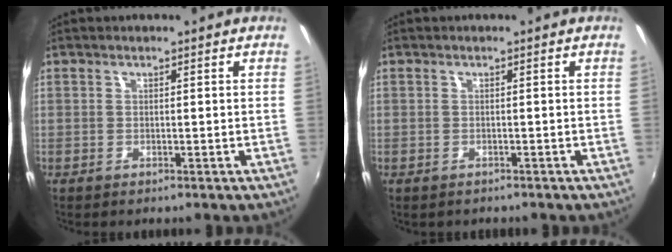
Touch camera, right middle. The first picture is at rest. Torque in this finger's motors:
{"motor_torque": [0.95, -1.19, 0.07, 0.09]}